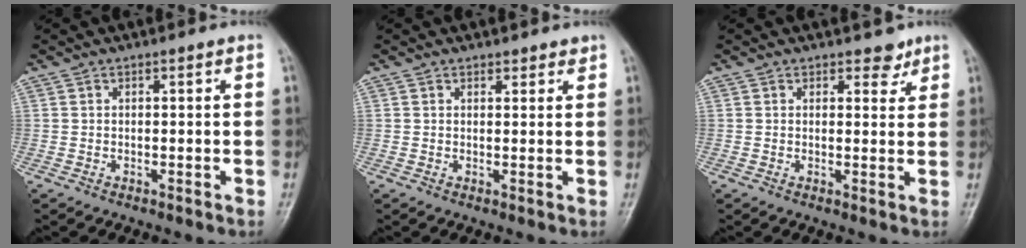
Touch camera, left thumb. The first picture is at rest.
{"total": 1.7, "force": [1.4, 0.9, 0.3], "torque": [0.008, -0.009, 0.016]}
{"total": 2.7, "force": [2.1, 1.5, 0.8], "torque": [0.009, -0.012, 0.026]}